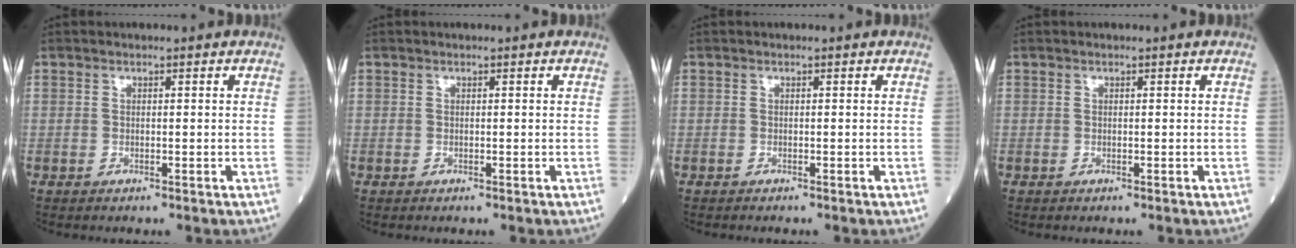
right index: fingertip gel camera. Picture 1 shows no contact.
{"total": 0.0}
{"total": 0.6, "force": [-0.6, 0.1, 0.1], "torque": [0.003, 0.000, -0.011]}
{"total": 0.0}